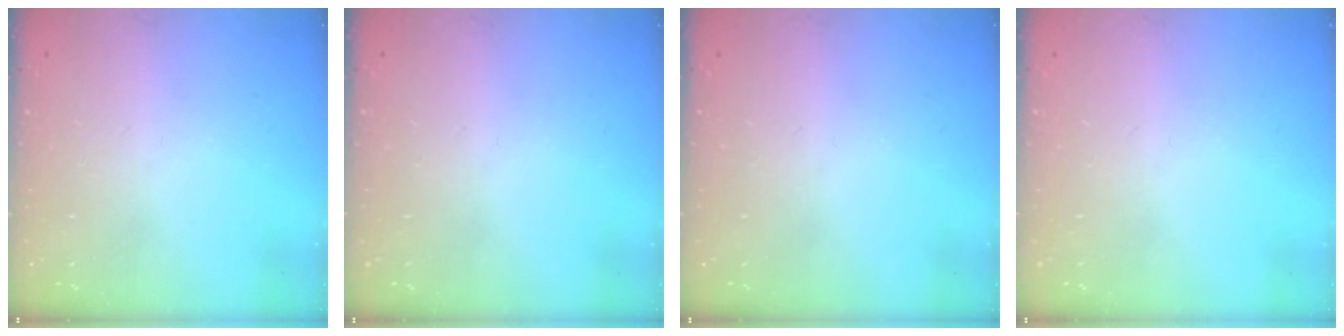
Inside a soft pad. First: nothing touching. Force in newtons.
{"total": 0.0}
{"total": 0.0}
{"total": 0.0}